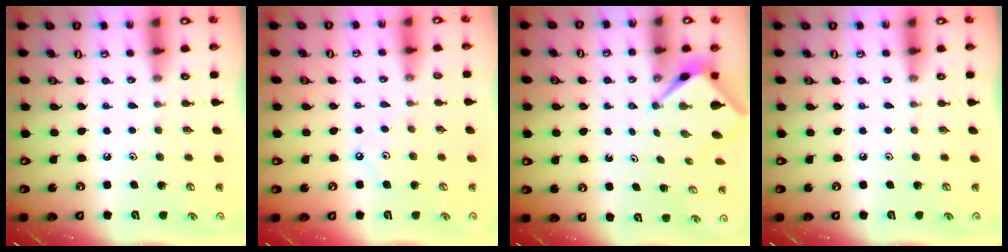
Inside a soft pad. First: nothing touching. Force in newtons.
{"total": 4.9, "press": 4.8, "slide": 0.7}
{"total": 2.6, "press": 2.6, "slide": 0.2}
{"total": 0.0}